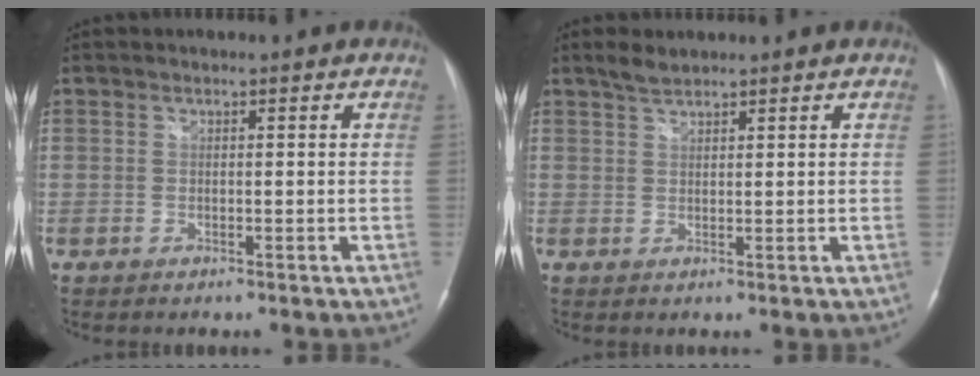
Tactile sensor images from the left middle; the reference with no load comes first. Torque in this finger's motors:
{"motor_torque": [0.19, 0.03, -0.02, 0.01]}